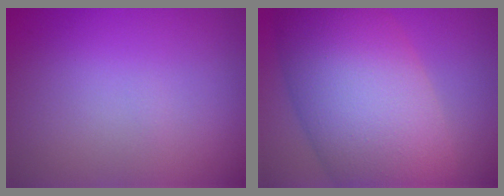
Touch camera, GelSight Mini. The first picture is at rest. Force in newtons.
{"total": 14.2, "press": 14.2, "slide": 0.9}